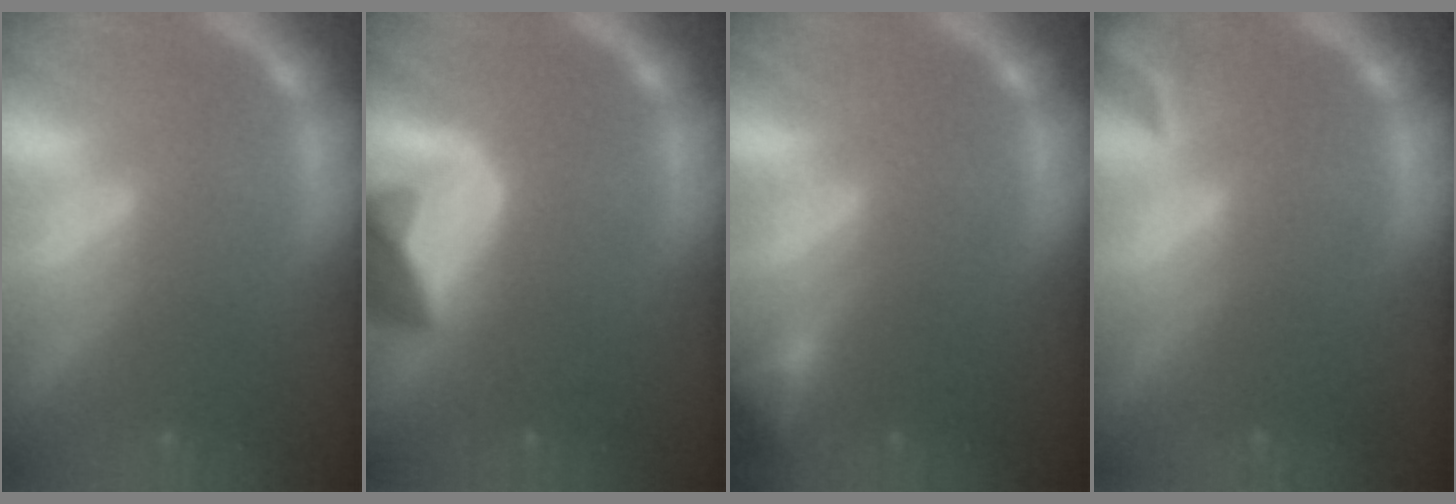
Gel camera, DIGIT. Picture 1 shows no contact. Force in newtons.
{"total": 8.9}
{"total": 1.9}
{"total": 1.9}